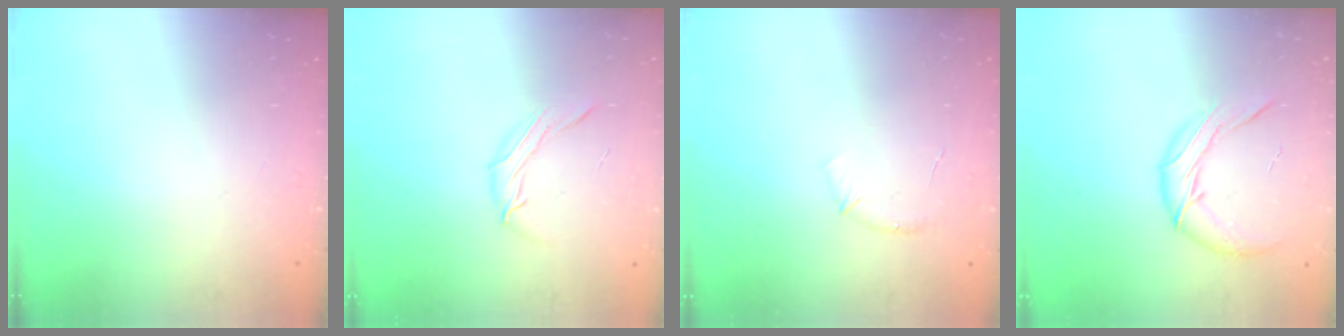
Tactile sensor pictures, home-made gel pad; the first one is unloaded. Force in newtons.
{"total": 6.6, "press": 6.6, "slide": 0.6}
{"total": 6.8, "press": 6.6, "slide": 1.8}
{"total": 11.2, "press": 10.9, "slide": 2.4}